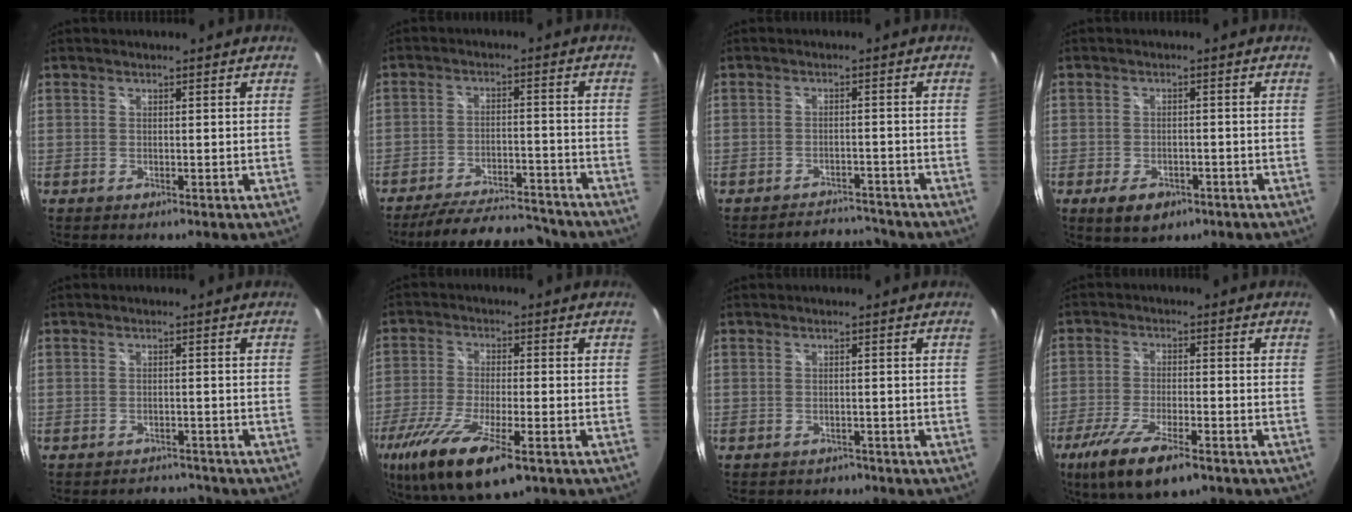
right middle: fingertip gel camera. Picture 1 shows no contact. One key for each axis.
{"total": 17.9, "fx": -16.0, "fy": 4.2, "fz": 6.8, "tx": -0.133, "ty": -0.002, "tz": -0.220}
{"total": 4.2, "fx": -4.1, "fy": 1.1, "fz": 0.0, "tx": -0.003, "ty": 0.008, "tz": -0.059}
{"total": 5.6, "fx": -3.2, "fy": 3.3, "fz": 3.1, "tx": -0.069, "ty": -0.013, "tz": -0.047}
{"total": 3.6, "fx": -3.4, "fy": 1.1, "fz": -0.1, "tx": 0.001, "ty": 0.006, "tz": -0.049}
{"total": 16.0, "fx": -9.0, "fy": 4.6, "fz": 12.4, "tx": -0.257, "ty": -0.059, "tz": -0.165}
{"total": 2.5, "fx": -2.1, "fy": 1.3, "fz": 0.3, "tx": -0.010, "ty": -0.008, "tz": -0.029}
{"total": 11.8, "fx": -7.5, "fy": 3.2, "fz": 8.4, "tx": -0.188, "ty": -0.037, "tz": -0.139}